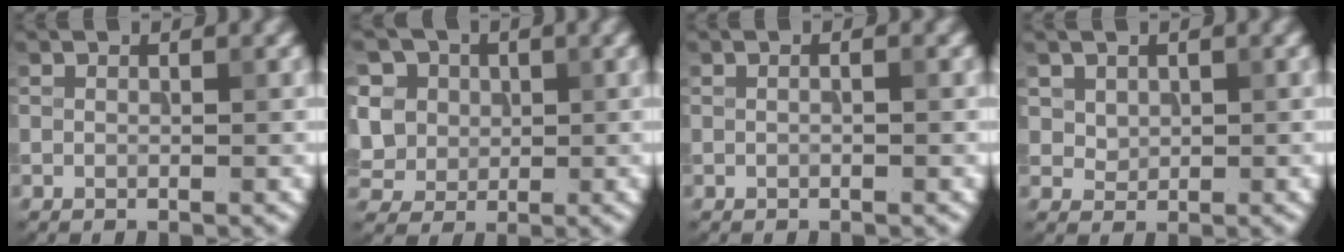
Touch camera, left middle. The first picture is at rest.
{"total": 8.1, "force": [2.8, 6.6, 3.8], "torque": [-0.076, 0.021, 0.035]}
{"total": 0.5, "force": [0.0, 0.1, 0.5], "torque": [-0.011, -0.004, -0.003]}
{"total": 1.4, "force": [0.7, 1.1, 0.4], "torque": [-0.012, -0.010, 0.026]}